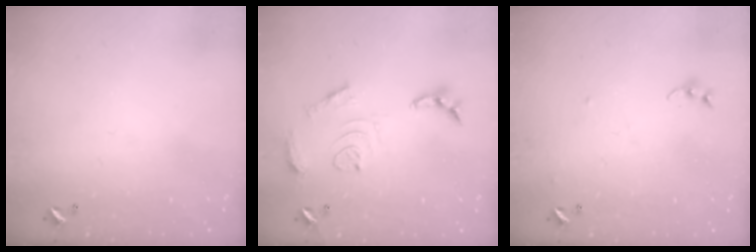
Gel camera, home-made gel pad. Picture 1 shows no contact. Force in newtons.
{"total": 12.6, "press": 12.5, "slide": 1.3}
{"total": 5.1, "press": 5.0, "slide": 0.5}